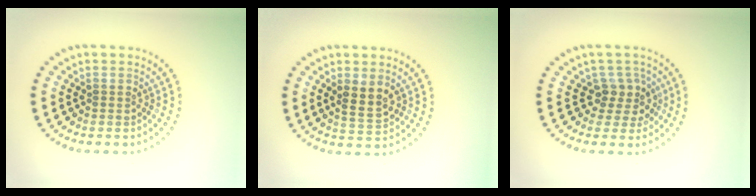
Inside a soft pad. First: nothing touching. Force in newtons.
{"total": 2.5, "press": 2.4, "slide": 0.7}
{"total": 2.6, "press": 2.0, "slide": 1.6}